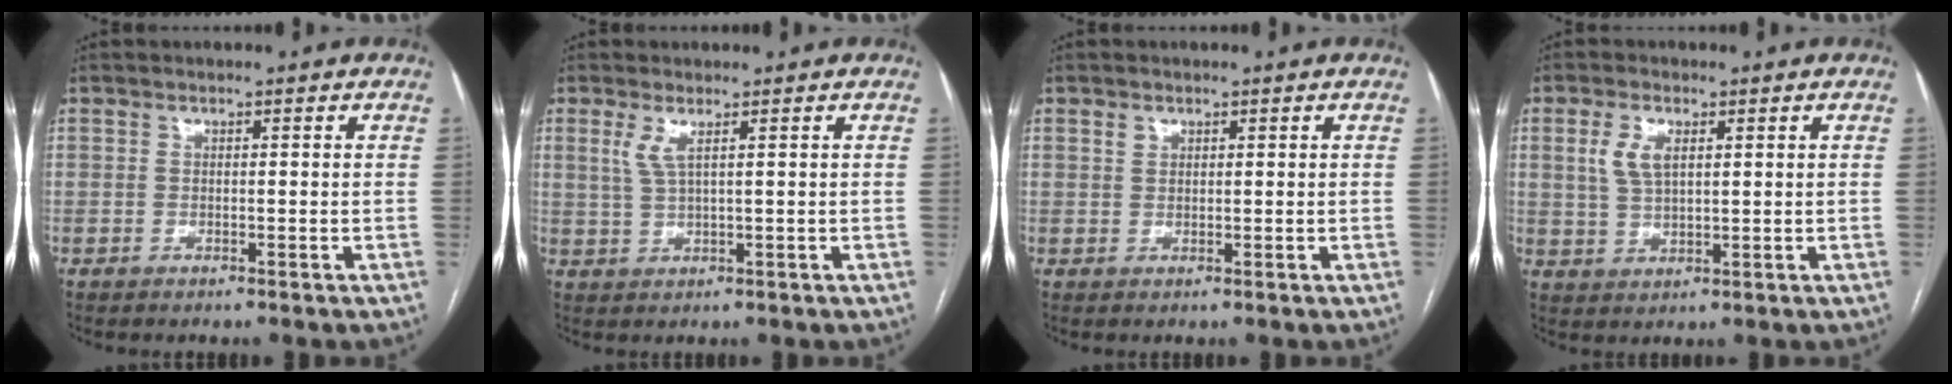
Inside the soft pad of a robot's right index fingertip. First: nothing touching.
{"total": 2.8, "force": [1.3, 0.2, 2.4], "torque": [-0.063, 0.001, 0.032]}
{"total": 1.1, "force": [0.7, 0.7, 0.3], "torque": [-0.003, 0.002, 0.012]}
{"total": 4.7, "force": [1.7, 2.1, 3.8], "torque": [-0.085, 0.007, 0.037]}